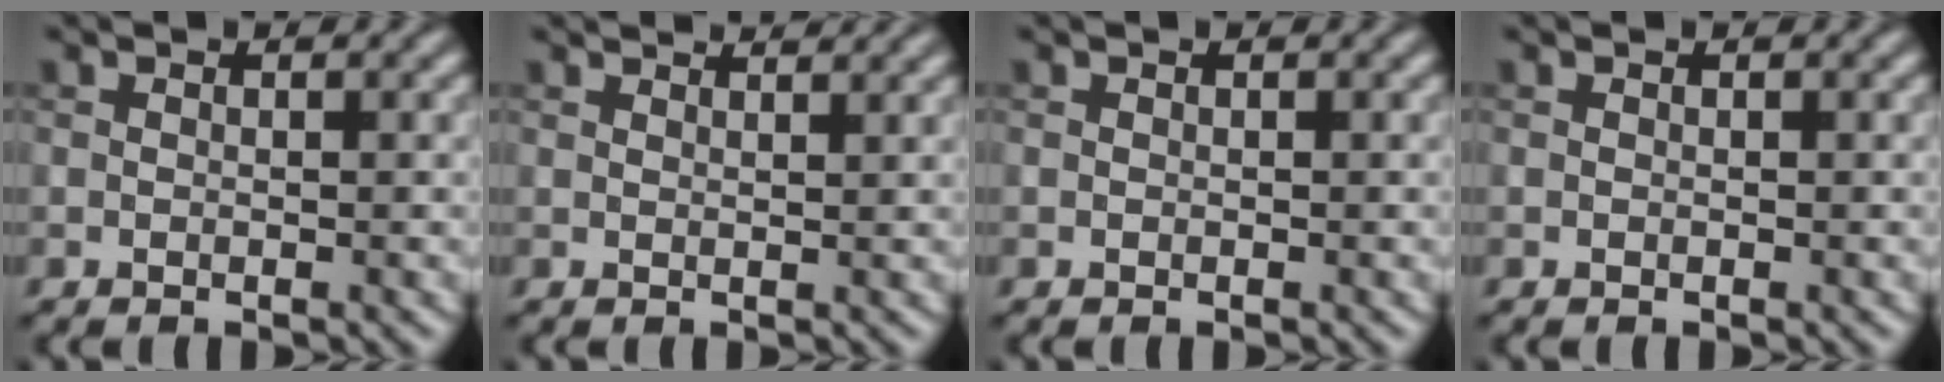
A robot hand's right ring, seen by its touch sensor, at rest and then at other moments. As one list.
[{"total": 2.9, "force": [2.6, 0.7, 1.1], "torque": [0.000, 0.009, 0.014]}, {"total": 0.0}, {"total": 0.0}]